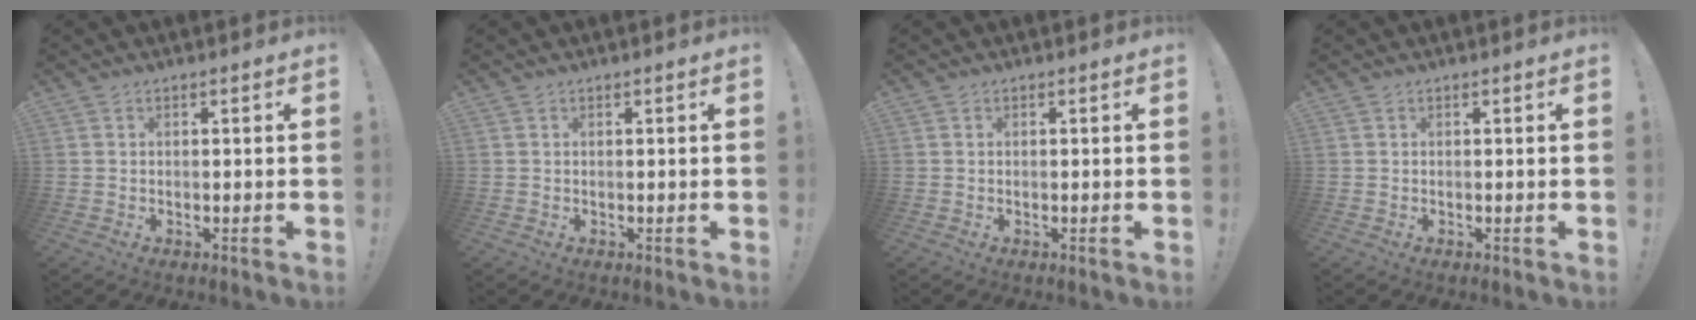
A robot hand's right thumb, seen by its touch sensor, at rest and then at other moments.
{"total": 0.0}
{"total": 0.0}
{"total": 0.0}